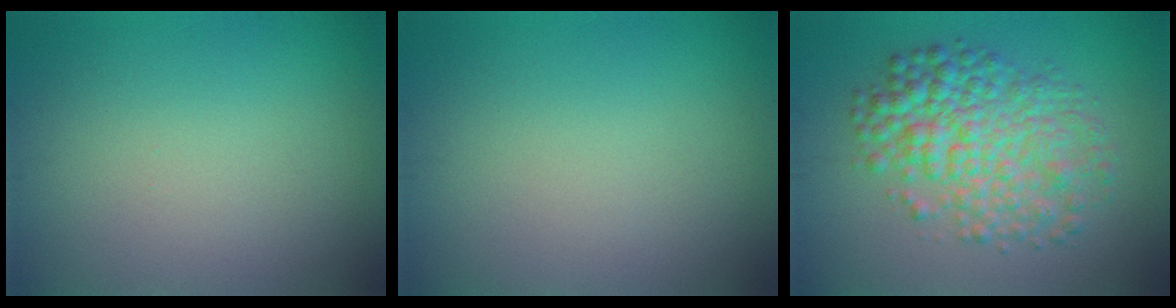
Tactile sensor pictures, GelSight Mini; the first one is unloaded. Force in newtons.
{"total": 0.0}
{"total": 6.5, "press": 6.5, "slide": 0.0}